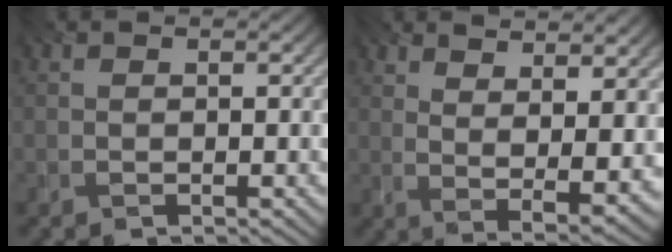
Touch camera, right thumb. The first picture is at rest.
{"total": 10.5, "force": [5.9, 3.4, 8.1], "torque": [-0.140, 0.007, 0.089]}